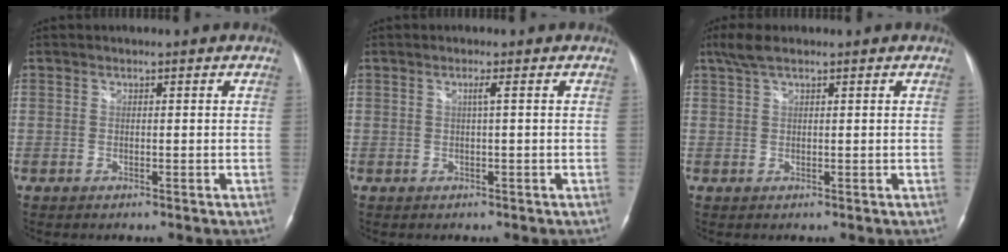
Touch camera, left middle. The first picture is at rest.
{"total": 1.0, "force": [0.2, -0.4, 0.9], "torque": [-0.021, -0.001, 0.004]}
{"total": 3.0, "force": [2.2, 0.6, 2.0], "torque": [-0.051, 0.014, 0.048]}